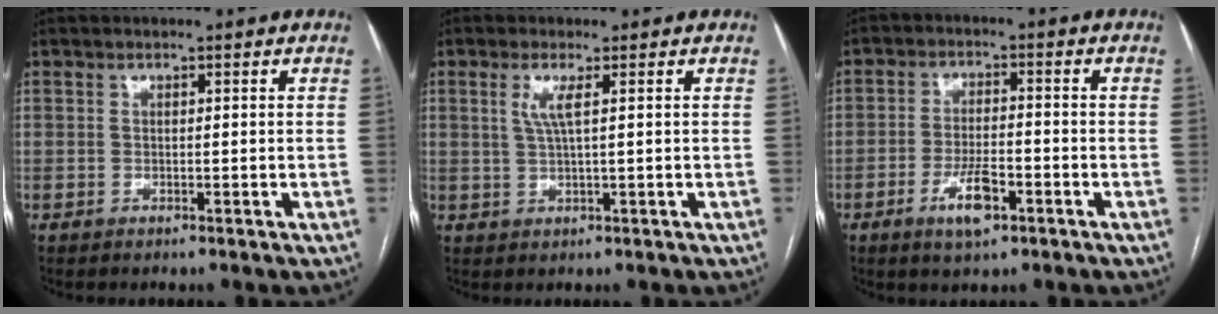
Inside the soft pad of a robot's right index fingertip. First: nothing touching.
{"total": 3.0, "force": [1.0, 0.0, 2.8], "torque": [-0.066, -0.001, 0.022]}
{"total": 5.8, "force": [-2.6, 2.0, 4.8], "torque": [-0.091, -0.003, -0.039]}